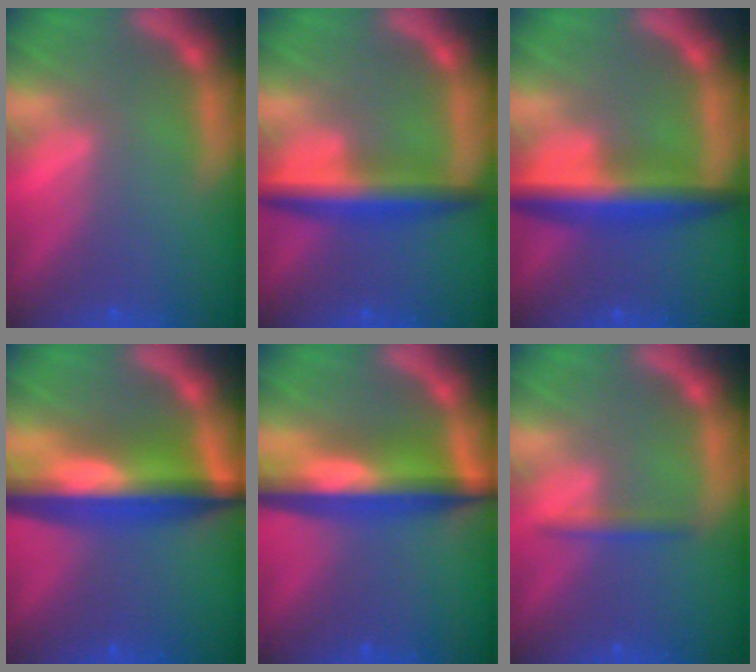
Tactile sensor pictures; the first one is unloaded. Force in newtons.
{"total": 5.0}
{"total": 6.0}
{"total": 9.0}
{"total": 7.5}
{"total": 1.4}